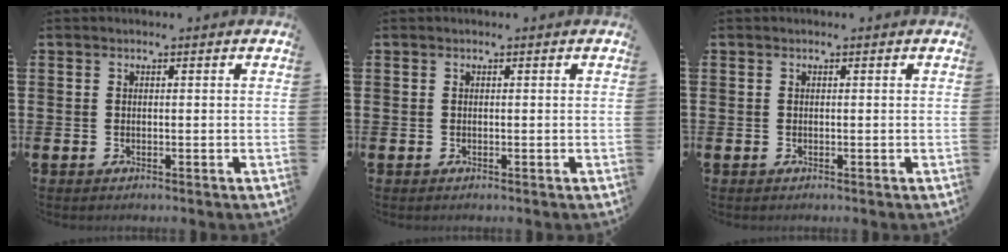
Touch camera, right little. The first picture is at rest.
{"total": 0.0}
{"total": 0.0}